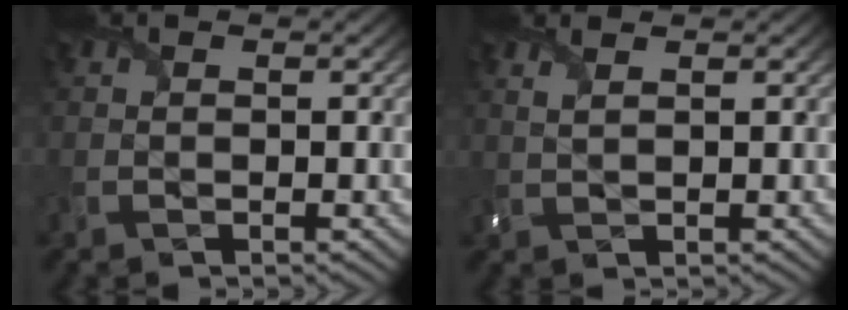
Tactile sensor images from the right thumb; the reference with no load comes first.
{"total": 1.3, "force": [1.0, -0.1, 0.9], "torque": [-0.025, 0.001, 0.025]}